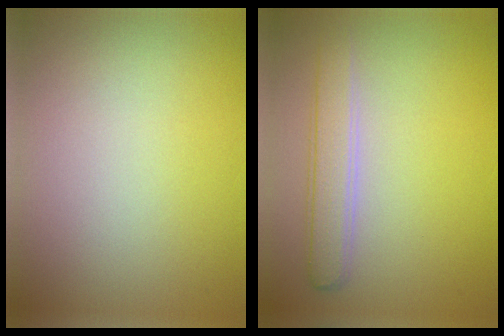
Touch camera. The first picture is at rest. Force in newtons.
{"total": 2.8, "press": 2.8, "slide": 0.1}